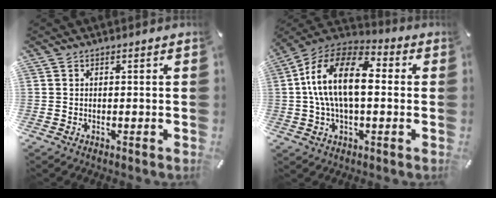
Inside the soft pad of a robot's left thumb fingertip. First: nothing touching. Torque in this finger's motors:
{"motor_torque": [0.71, 1.84, 1.65, -1.13, 0.63]}